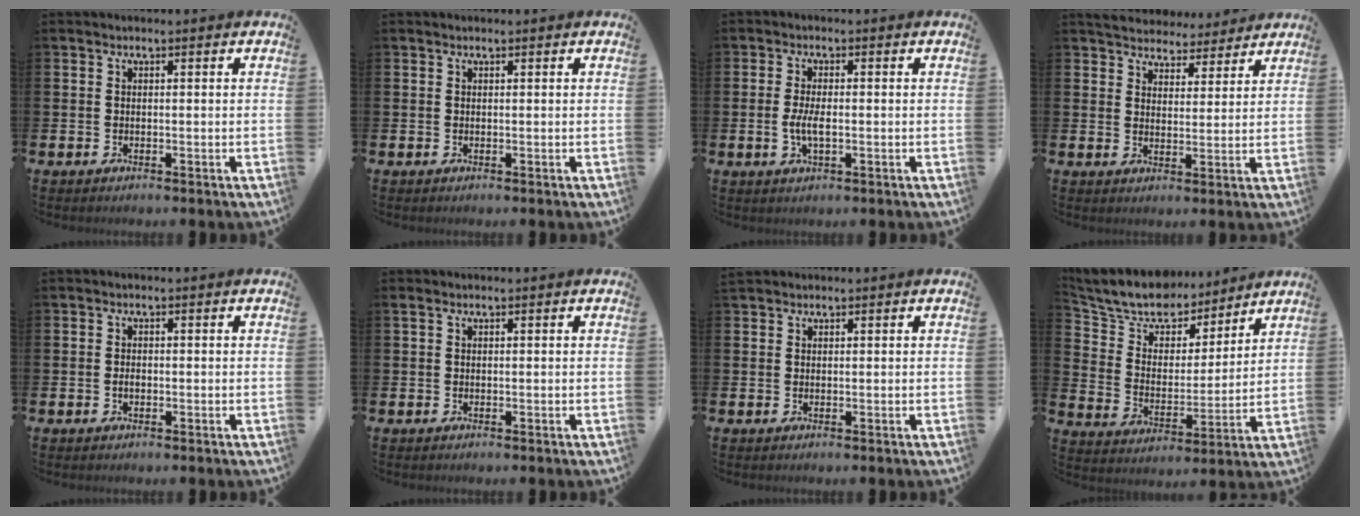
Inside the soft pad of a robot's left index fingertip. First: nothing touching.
{"total": 0.0}
{"total": 3.1, "force": [-0.5, 1.2, 2.8], "torque": [-0.059, -0.002, -0.013]}
{"total": 4.6, "force": [4.4, 1.2, -0.4], "torque": [-0.015, -0.033, 0.078]}
{"total": 0.8, "force": [-0.4, 0.5, 0.5], "torque": [-0.010, 0.002, -0.008]}
{"total": 0.5, "force": [0.3, 0.2, 0.4], "torque": [-0.002, 0.002, 0.003]}
{"total": 1.2, "force": [1.1, 0.4, 0.0], "torque": [0.011, -0.001, 0.018]}
{"total": 9.6, "force": [8.7, 3.7, 1.5], "torque": [-0.083, -0.058, 0.158]}